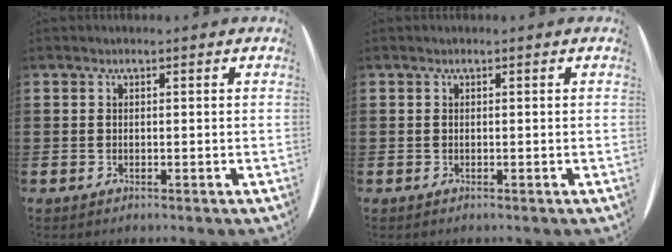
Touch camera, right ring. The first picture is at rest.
{"total": 0.0}